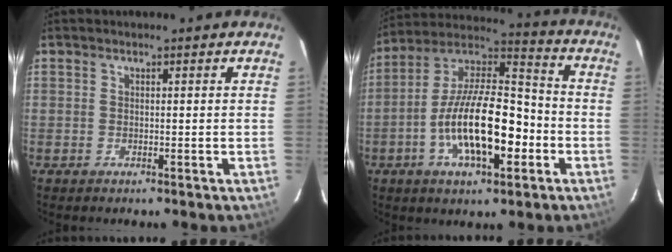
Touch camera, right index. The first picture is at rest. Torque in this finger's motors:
{"motor_torque": [0.79, -0.20, 1.06, 0.21]}